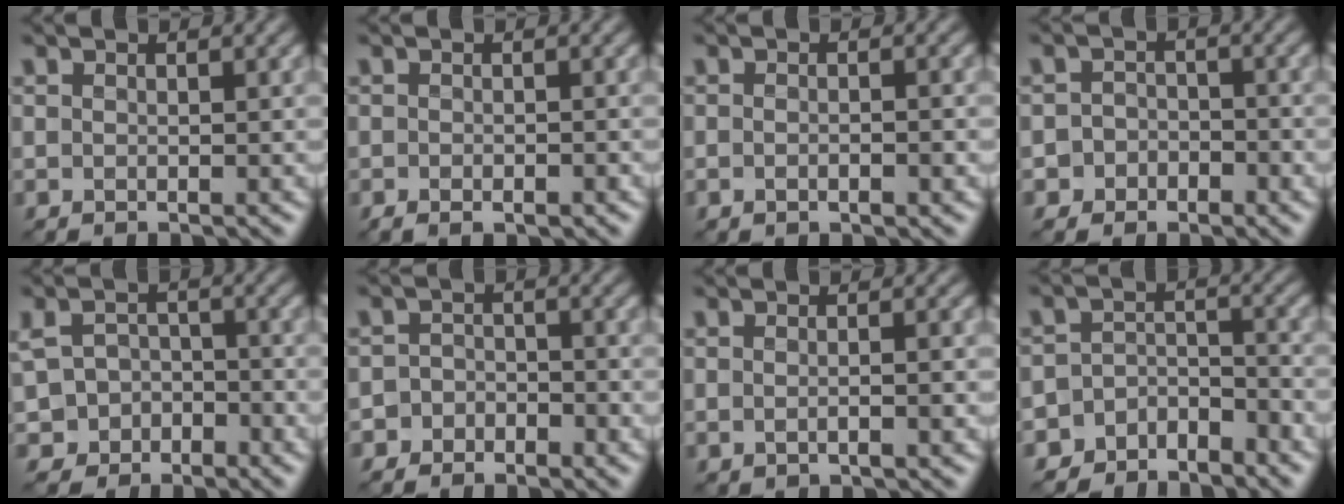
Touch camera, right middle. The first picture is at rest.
{"total": 2.0, "force": [-1.0, 1.0, 1.4], "torque": [-0.002, -0.001, -0.012]}
{"total": 2.0, "force": [-0.6, 0.9, 1.7], "torque": [-0.002, 0.003, -0.014]}
{"total": 2.5, "force": [-1.4, 2.0, 0.4], "torque": [0.025, 0.011, -0.035]}
{"total": 3.5, "force": [-1.8, 2.8, 0.9], "torque": [-0.011, 0.010, -0.033]}
{"total": 2.3, "force": [-1.5, 1.7, 0.5], "torque": [0.021, 0.012, -0.035]}
{"total": 2.1, "force": [-0.4, 0.8, 1.9], "torque": [-0.018, -0.003, -0.008]}
{"total": 4.2, "force": [-3.9, 1.6, 0.4], "torque": [-0.001, 0.004, -0.067]}